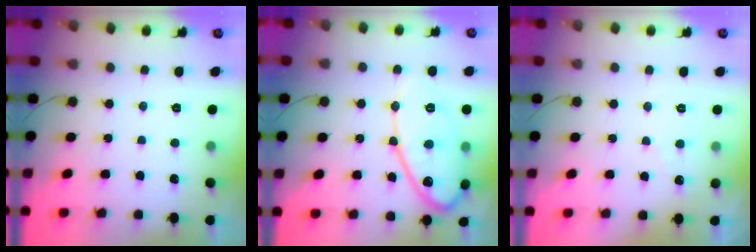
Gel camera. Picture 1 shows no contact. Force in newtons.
{"total": 15.6, "press": 15.6, "slide": 1.4}
{"total": 2.4, "press": 2.4, "slide": 0.2}